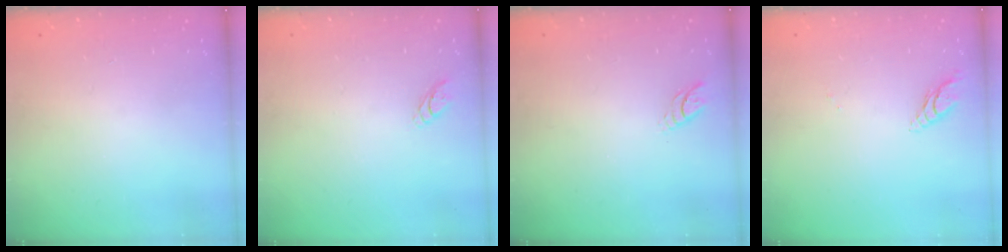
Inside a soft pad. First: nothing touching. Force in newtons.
{"total": 2.8, "press": 2.8, "slide": 0.3}
{"total": 3.7, "press": 3.6, "slide": 0.5}
{"total": 4.7, "press": 4.7, "slide": 0.1}